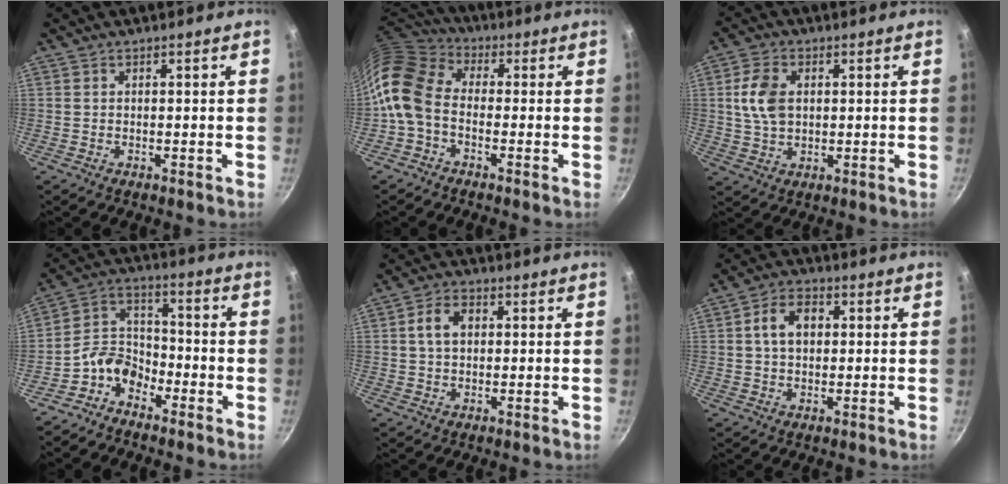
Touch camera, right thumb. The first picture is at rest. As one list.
[{"total": 12.2, "force": [-2.5, 8.6, 8.3], "torque": [-0.161, 0.038, -0.071]}, {"total": 7.9, "force": [1.4, 5.2, 5.7], "torque": [-0.101, 0.004, 0.026]}, {"total": 7.7, "force": [-4.9, 5.1, 3.0], "torque": [-0.035, 0.059, -0.115]}, {"total": 5.4, "force": [0.9, 3.7, 3.8], "torque": [-0.056, 0.010, 0.012]}, {"total": 7.0, "force": [1.2, 4.9, 4.8], "torque": [-0.067, 0.012, 0.014]}]